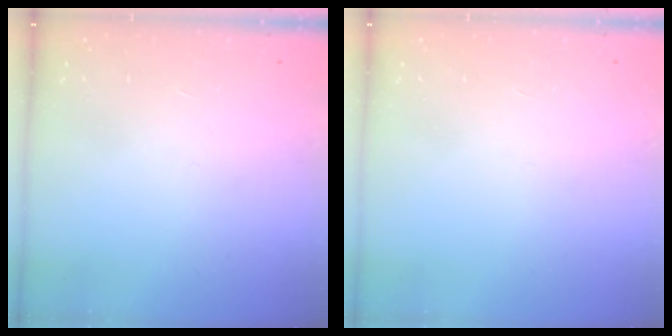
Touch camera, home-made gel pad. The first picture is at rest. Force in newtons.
{"total": 0.0}